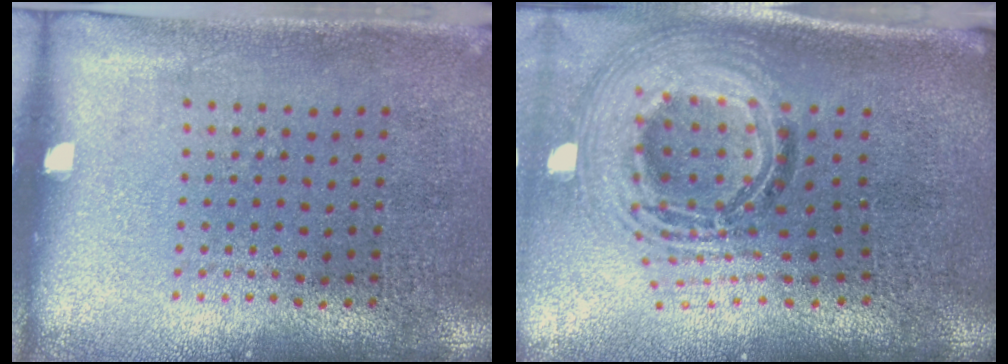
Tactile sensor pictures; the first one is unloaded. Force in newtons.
{"total": 2.1, "press": 1.6, "slide": 1.4}